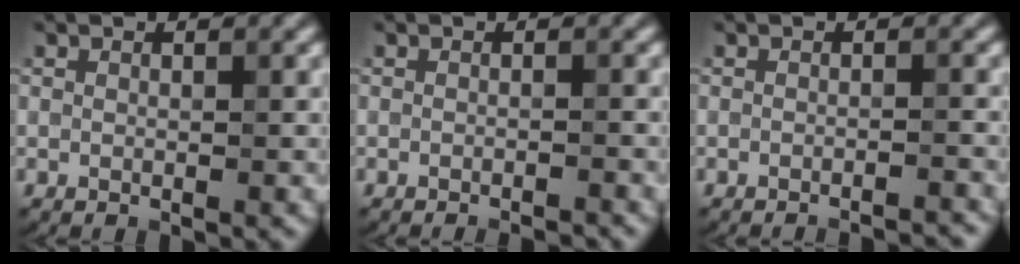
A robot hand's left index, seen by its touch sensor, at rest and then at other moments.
{"total": 2.0, "force": [-1.8, 0.3, 0.9], "torque": [-0.004, -0.003, -0.025]}
{"total": 2.9, "force": [-2.7, 0.4, 1.1], "torque": [-0.005, 0.010, -0.036]}